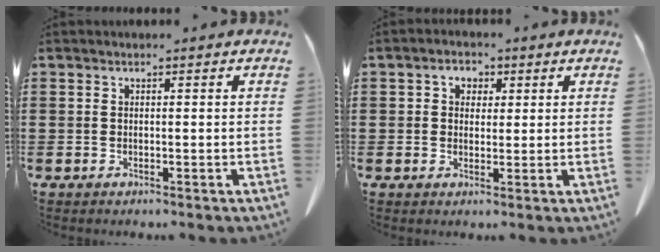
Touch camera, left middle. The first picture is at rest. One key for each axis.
{"total": 2.4, "fx": 0.7, "fy": 2.0, "fz": 1.0, "tx": -0.028, "ty": 0.009, "tz": 0.009}